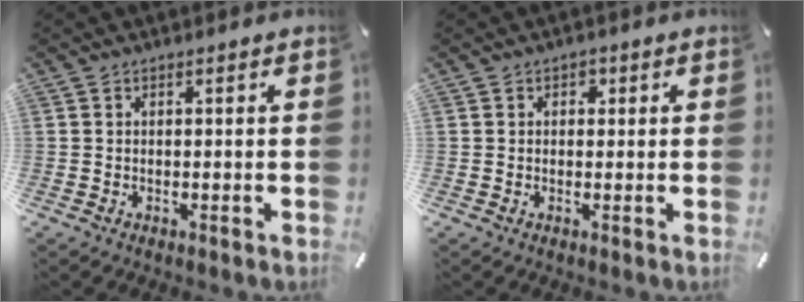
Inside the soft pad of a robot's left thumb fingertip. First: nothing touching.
{"total": 1.5, "force": [0.4, 1.4, 0.5], "torque": [0.004, 0.002, 0.000]}